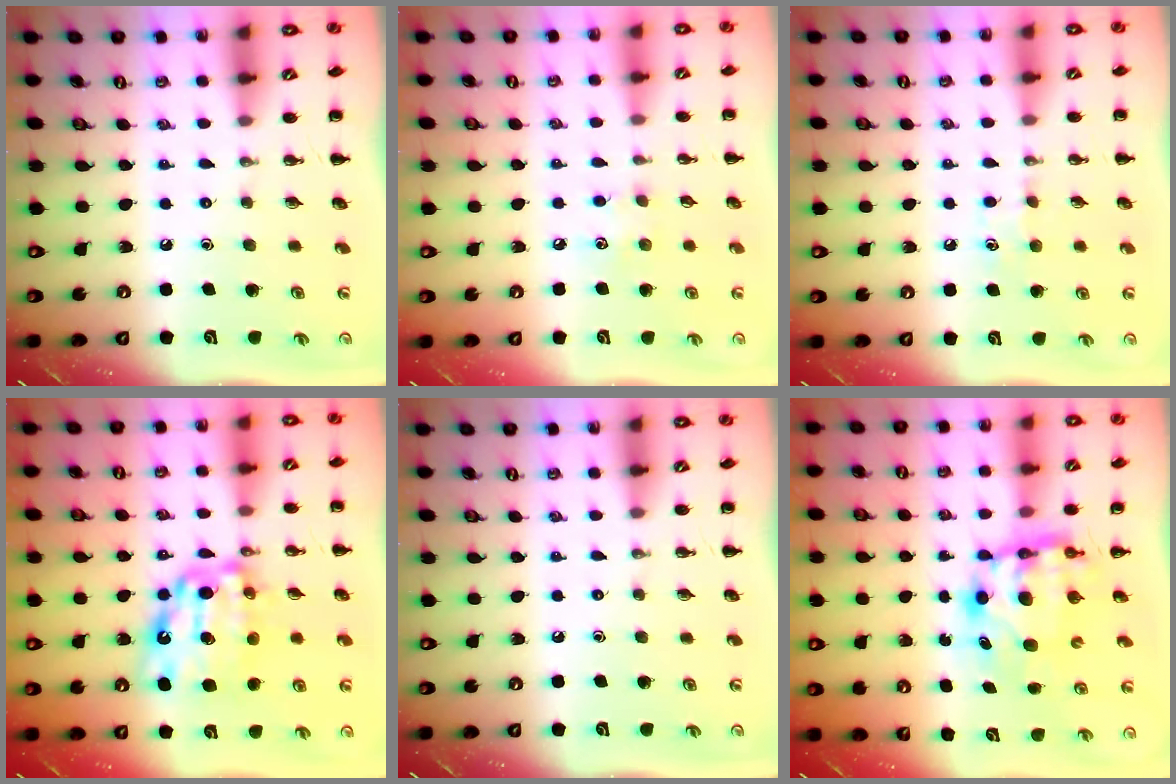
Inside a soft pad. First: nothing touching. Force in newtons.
{"total": 4.8, "press": 4.6, "slide": 1.2}
{"total": 4.8, "press": 4.6, "slide": 1.5}
{"total": 15.5, "press": 15.4, "slide": 1.7}
{"total": 0.0}
{"total": 6.5, "press": 6.3, "slide": 1.8}